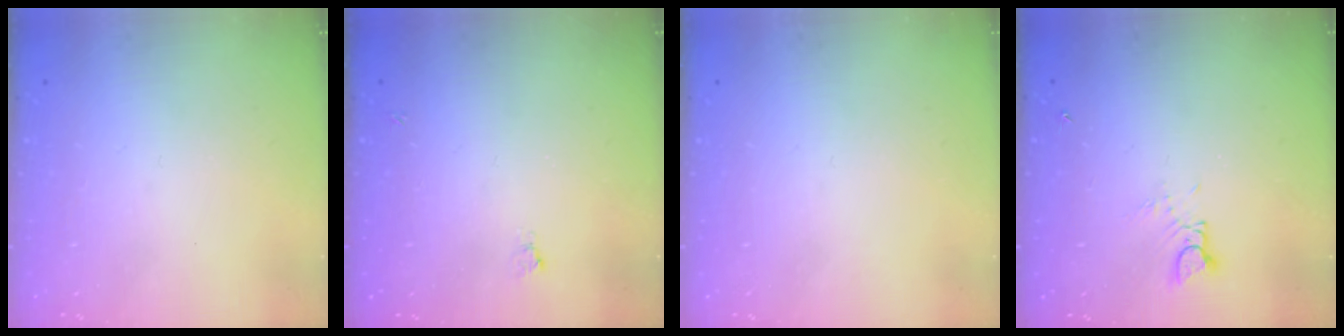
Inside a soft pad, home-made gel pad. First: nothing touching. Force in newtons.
{"total": 2.6, "press": 2.6, "slide": 0.5}
{"total": 0.0}
{"total": 2.7, "press": 2.7, "slide": 0.2}